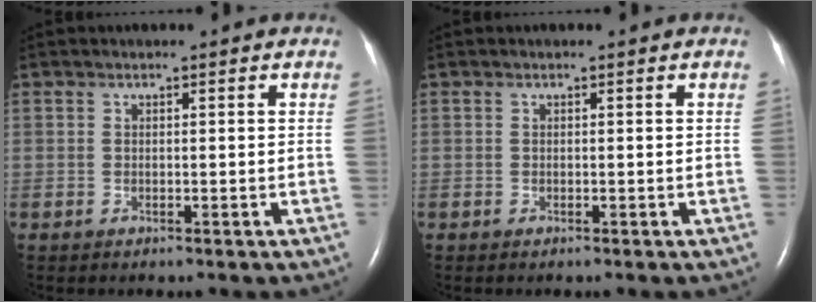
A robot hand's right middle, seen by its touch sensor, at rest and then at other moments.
{"total": 0.0}